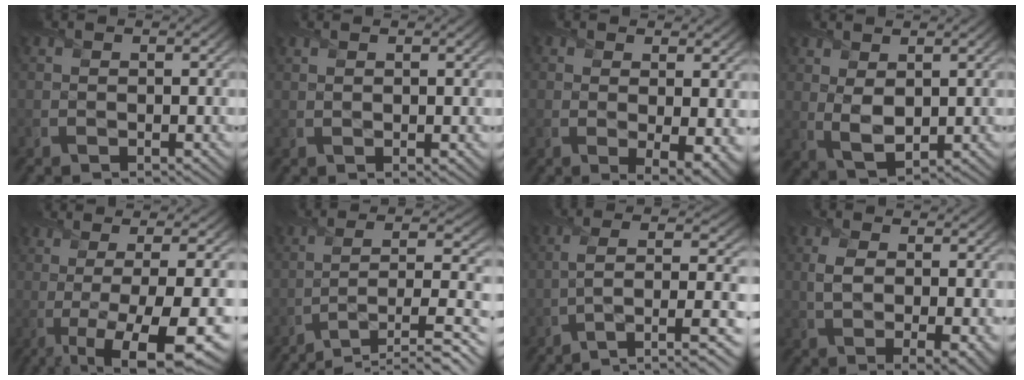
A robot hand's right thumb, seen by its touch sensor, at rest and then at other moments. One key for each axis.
{"total": 1.1, "fx": 0.6, "fy": 0.1, "fz": 0.9, "tx": -0.019, "ty": 0.004, "tz": 0.011}
{"total": 5.1, "fx": 0.4, "fy": 2.0, "fz": 4.6, "tx": -0.074, "ty": -0.019, "tz": 0.018}
{"total": 4.1, "fx": 1.4, "fy": 2.2, "fz": 3.1, "tx": -0.078, "ty": -0.004, "tz": 0.035}
{"total": 12.2, "fx": -2.0, "fy": 2.7, "fz": 11.7, "tx": -0.162, "ty": 0.009, "tz": -0.017}
{"total": 12.7, "fx": -8.3, "fy": 2.8, "fz": 9.2, "tx": -0.148, "ty": 0.013, "tz": -0.123}
{"total": 9.0, "fx": -2.9, "fy": 3.0, "fz": 8.0, "tx": -0.130, "ty": 0.000, "tz": -0.038}
{"total": 7.1, "fx": 1.0, "fy": 3.4, "fz": 6.2, "tx": -0.128, "ty": -0.010, "tz": 0.022}